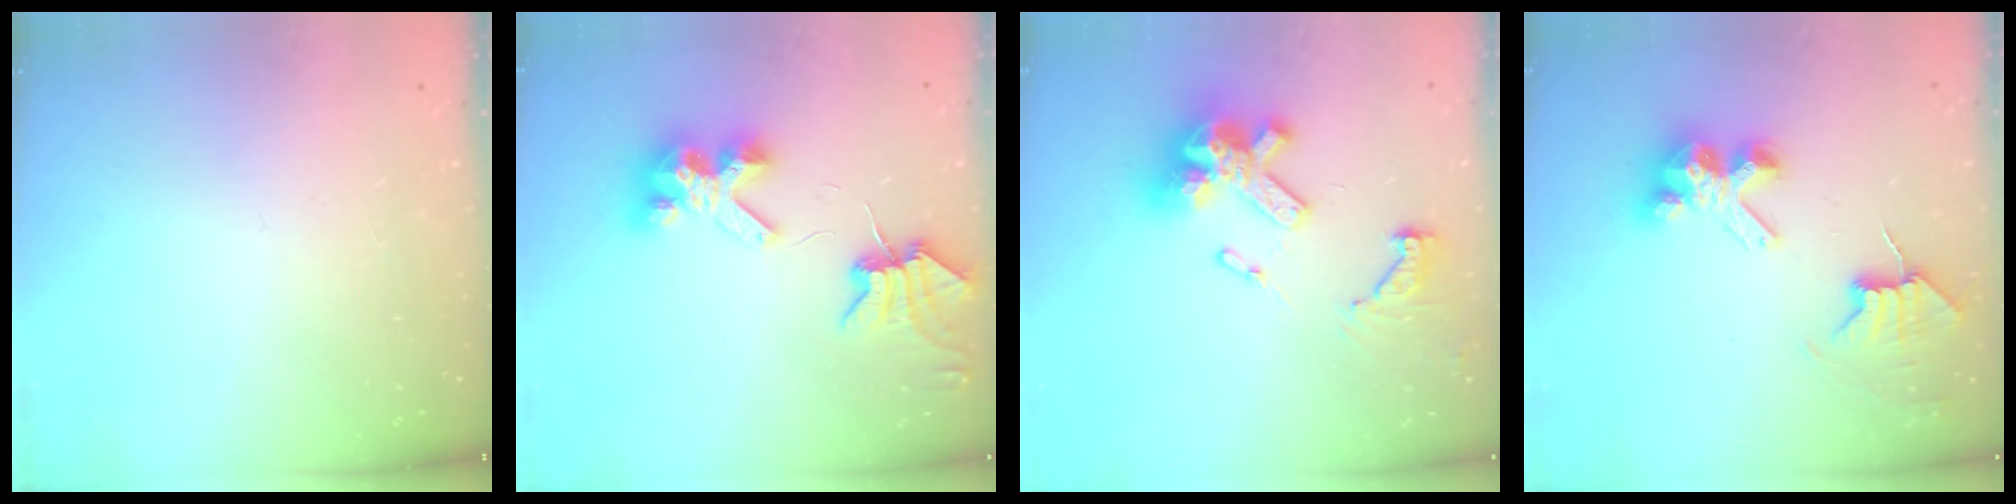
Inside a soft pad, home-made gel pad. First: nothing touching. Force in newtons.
{"total": 7.1, "press": 7.0, "slide": 0.9}
{"total": 18.5, "press": 18.3, "slide": 2.4}
{"total": 7.8, "press": 7.7, "slide": 1.0}